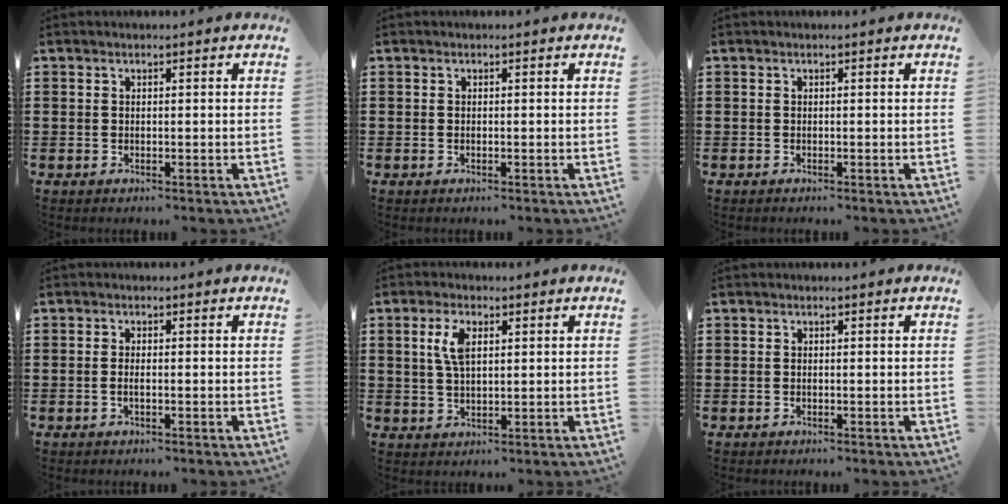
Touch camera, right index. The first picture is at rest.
{"total": 0.0}
{"total": 0.0}
{"total": 1.1, "force": [-0.3, 0.1, 1.1], "torque": [-0.023, -0.006, -0.004]}
{"total": 4.8, "force": [1.5, 2.1, 4.1], "torque": [-0.089, 0.010, 0.024]}
{"total": 0.0}